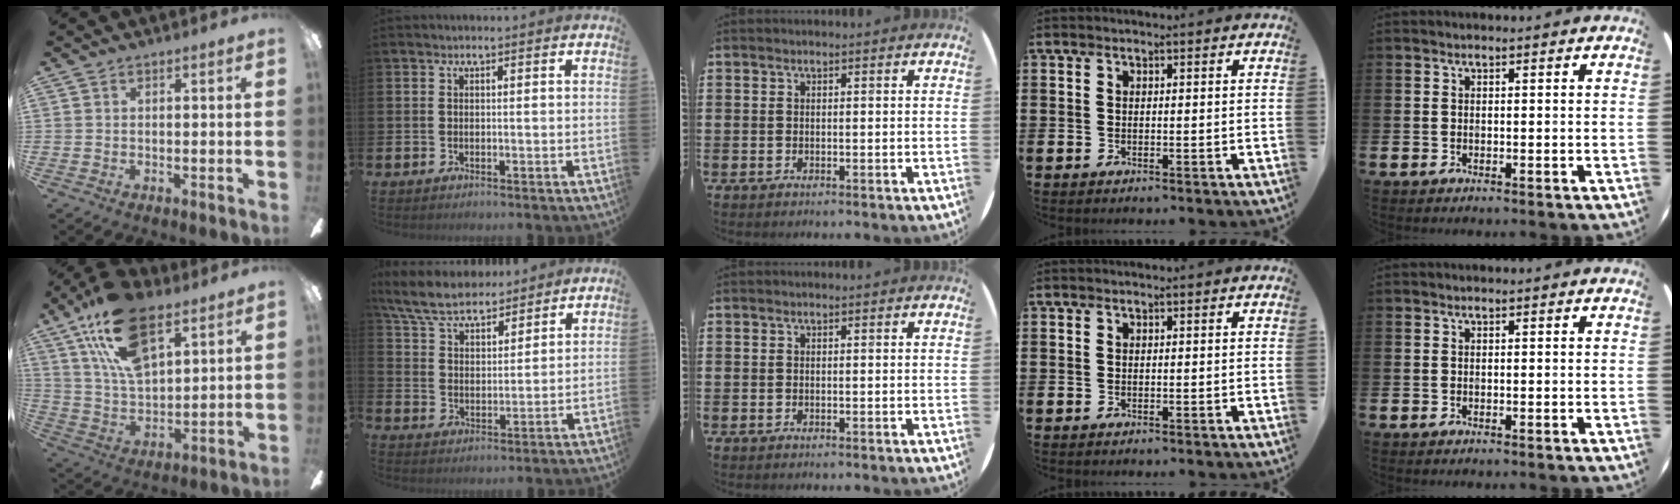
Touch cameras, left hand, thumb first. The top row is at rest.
{"thumb": {"total": 19.2, "force": [11.5, 9.4, 12.2], "torque": [-0.229, -0.039, 0.205]}, "index": {"total": 7.6, "force": [7.1, 2.0, 2.0], "torque": [-0.071, -0.028, 0.131]}}